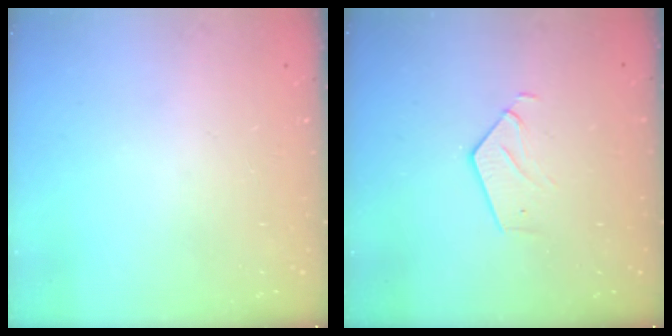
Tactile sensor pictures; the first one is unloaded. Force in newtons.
{"total": 3.6, "press": 3.6, "slide": 0.3}